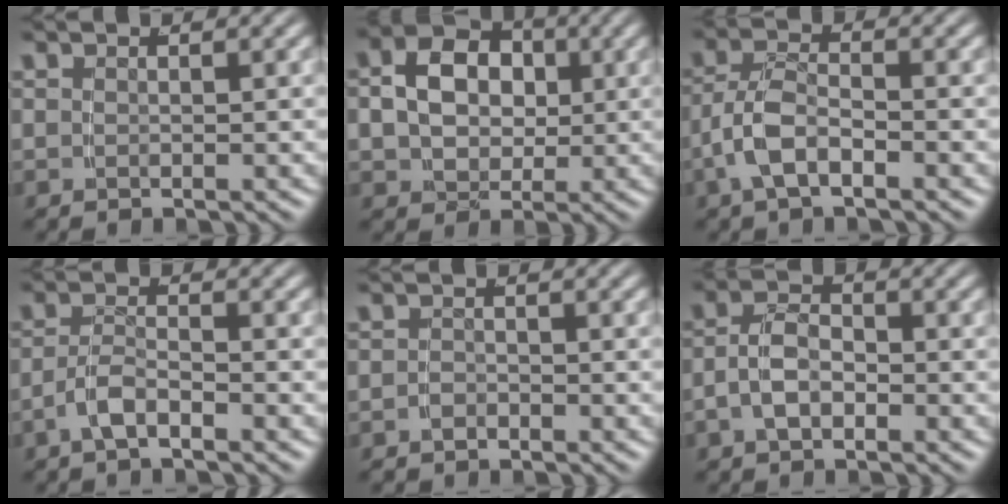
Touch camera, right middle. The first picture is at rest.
{"total": 7.0, "force": [1.0, 5.7, 4.0], "torque": [-0.077, -0.015, 0.021]}
{"total": 3.9, "force": [-1.6, 2.2, 2.8], "torque": [-0.064, -0.012, -0.024]}
{"total": 2.3, "force": [-1.8, 0.4, 1.4], "torque": [-0.025, -0.003, -0.032]}
{"total": 1.0, "force": [-1.0, 0.2, 0.0], "torque": [-0.006, -0.010, -0.013]}
{"total": 3.6, "force": [-1.2, 2.4, 2.5], "torque": [-0.057, -0.011, -0.018]}